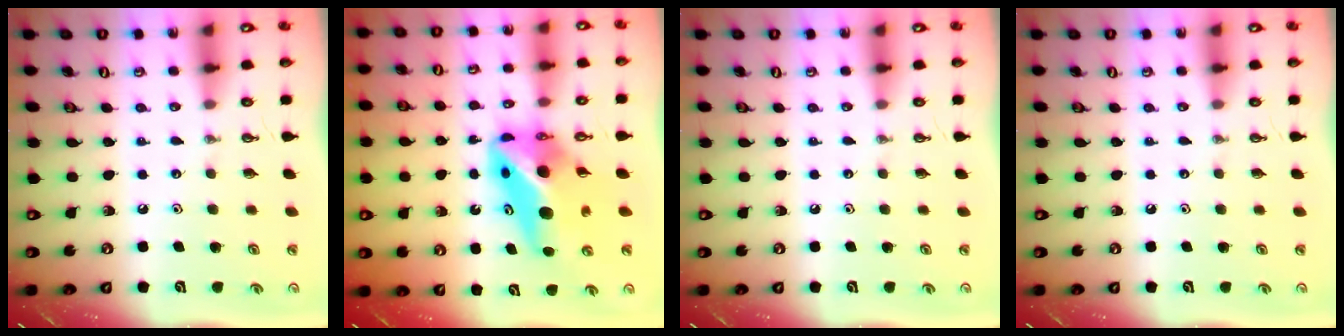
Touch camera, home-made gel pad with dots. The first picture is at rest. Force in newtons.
{"total": 12.6, "press": 12.6, "slide": 1.0}
{"total": 0.0}
{"total": 0.0}